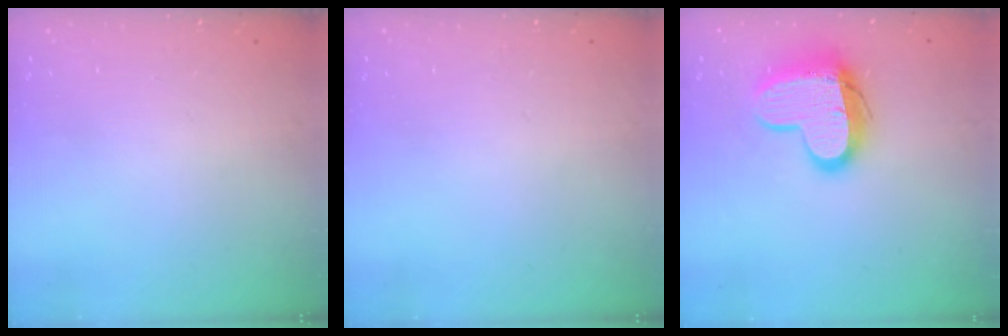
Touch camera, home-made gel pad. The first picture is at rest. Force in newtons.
{"total": 0.0}
{"total": 13.5, "press": 13.5, "slide": 1.2}